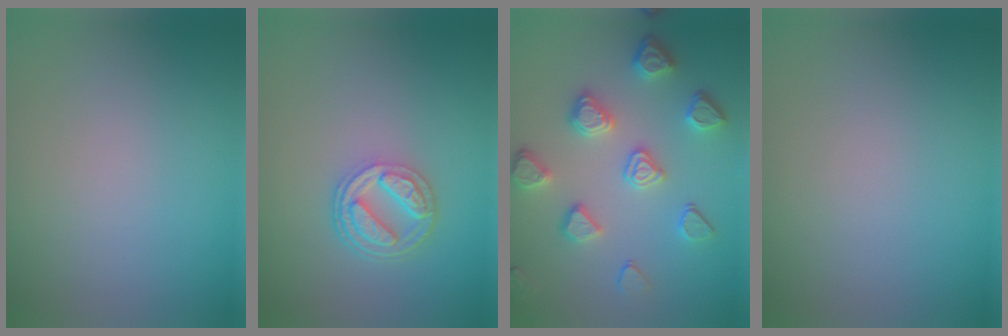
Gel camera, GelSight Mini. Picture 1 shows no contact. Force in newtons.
{"total": 4.3, "press": 3.2, "slide": 2.8}
{"total": 4.6, "press": 4.1, "slide": 2.1}
{"total": 0.0}